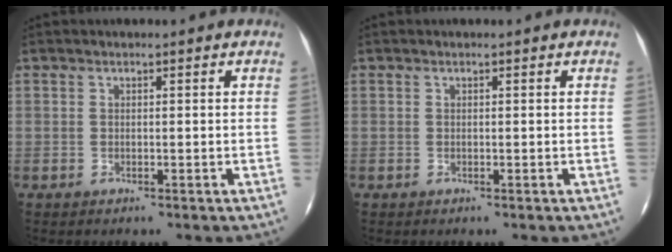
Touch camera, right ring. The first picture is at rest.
{"total": 0.0}